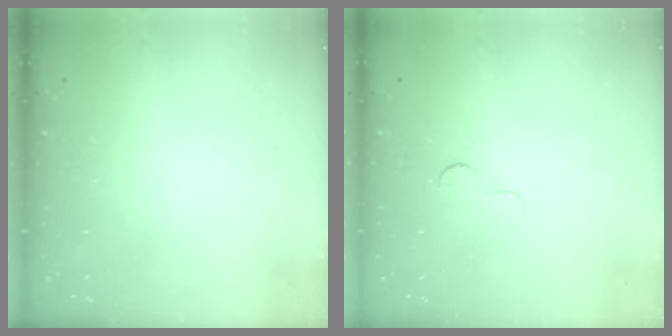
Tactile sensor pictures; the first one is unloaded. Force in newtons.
{"total": 3.8, "press": 3.7, "slide": 0.3}